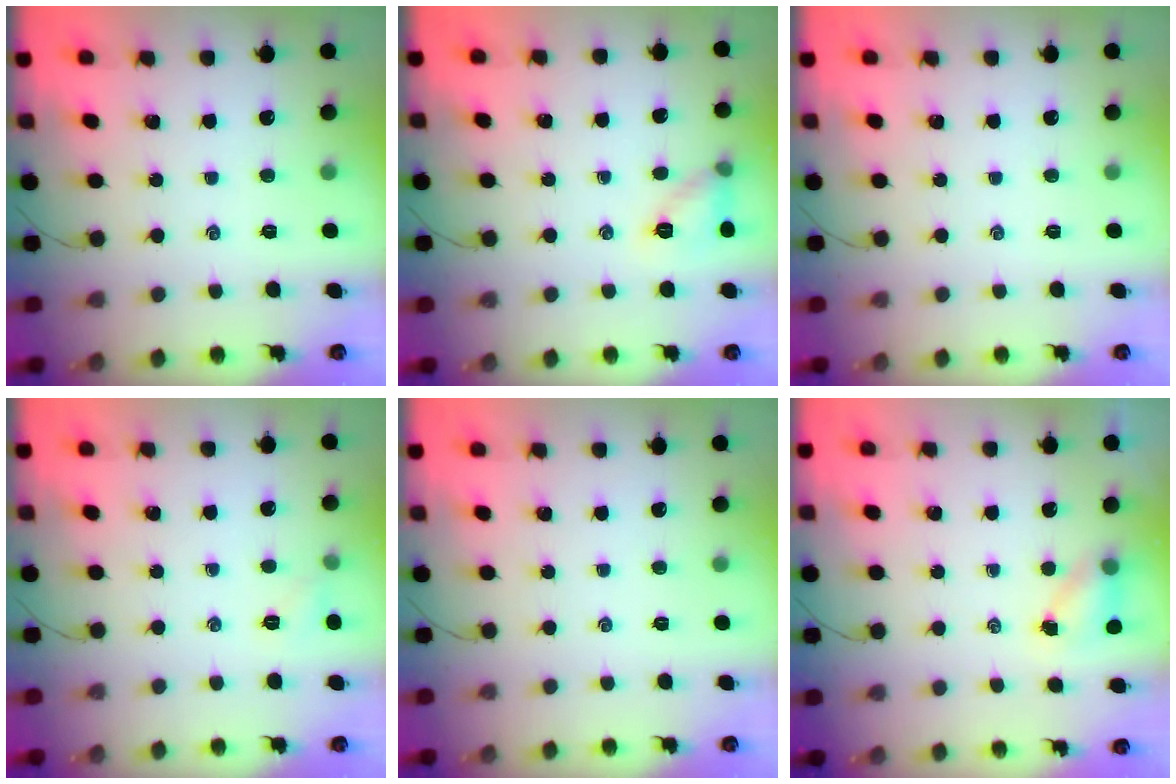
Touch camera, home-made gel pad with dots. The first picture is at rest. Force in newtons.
{"total": 8.4, "press": 8.3, "slide": 1.0}
{"total": 0.0}
{"total": 4.4, "press": 4.2, "slide": 1.4}
{"total": 0.0}
{"total": 4.0, "press": 3.9, "slide": 0.6}